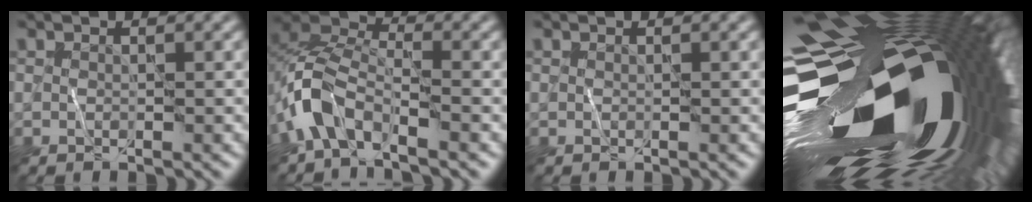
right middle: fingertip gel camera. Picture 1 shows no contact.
{"total": 5.5, "force": [-3.2, 2.9, 3.4], "torque": [-0.062, 0.003, -0.076]}
{"total": 0.0}
{"total": 21.6, "force": [-3.6, 11.6, 17.8], "torque": [-0.308, -0.047, -0.051]}